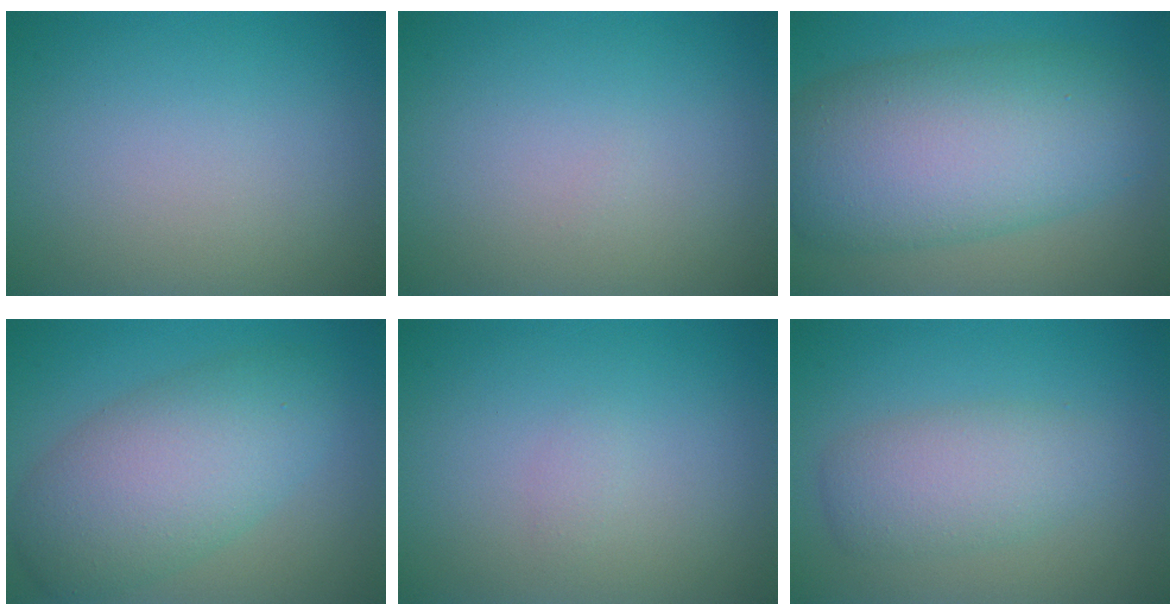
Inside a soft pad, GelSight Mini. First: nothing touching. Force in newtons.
{"total": 0.0}
{"total": 11.5, "press": 11.4, "slide": 0.2}
{"total": 7.5, "press": 7.5, "slide": 0.1}
{"total": 0.6, "press": 0.6, "slide": 0.1}
{"total": 3.8, "press": 3.8, "slide": 0.2}